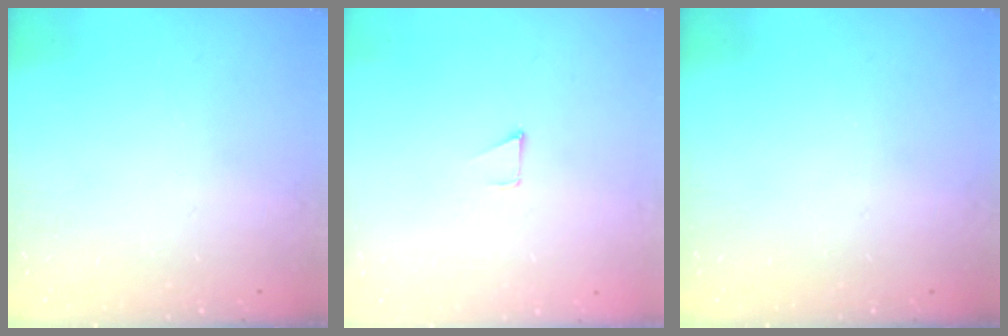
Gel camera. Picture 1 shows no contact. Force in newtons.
{"total": 2.9, "press": 2.8, "slide": 0.3}
{"total": 0.0}